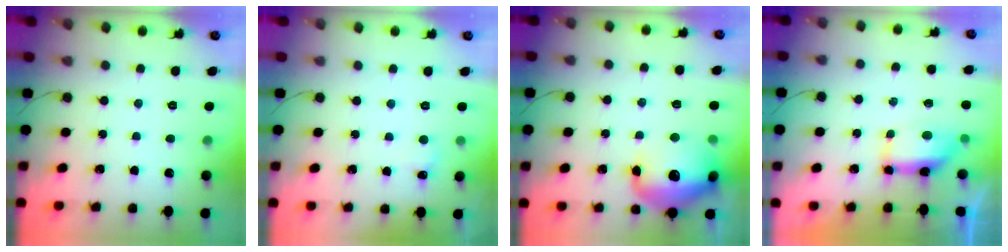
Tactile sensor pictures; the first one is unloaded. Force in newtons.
{"total": 3.7, "press": 3.6, "slide": 0.8}
{"total": 16.3, "press": 15.8, "slide": 3.8}
{"total": 13.9, "press": 8.9, "slide": 10.7}